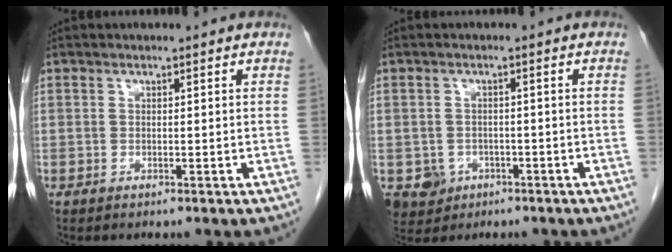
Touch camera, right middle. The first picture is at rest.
{"total": 4.7, "force": [-2.1, 4.1, 1.0], "torque": [-0.018, 0.003, -0.026]}